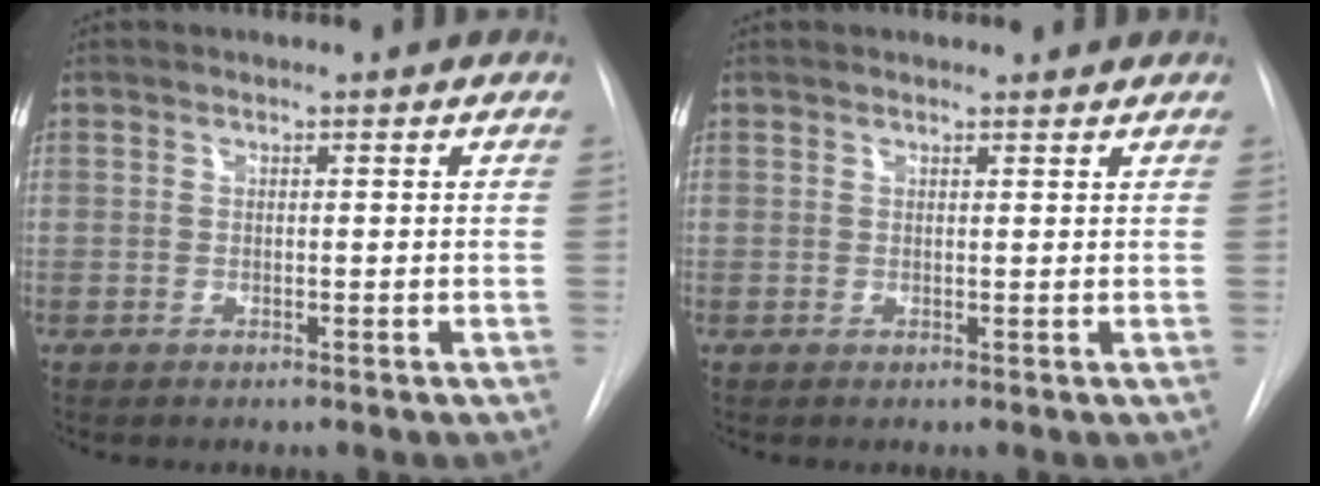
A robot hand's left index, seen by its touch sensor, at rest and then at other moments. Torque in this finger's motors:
{"motor_torque": [0.66, -0.81, 0.02, 0.00]}